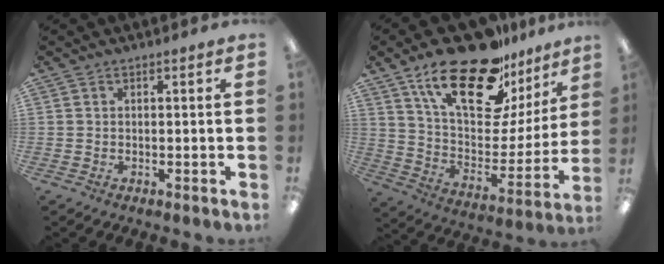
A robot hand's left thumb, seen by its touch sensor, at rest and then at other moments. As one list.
[{"total": 25.4, "force": [17.3, 10.7, 15.2], "torque": [-0.243, -0.108, 0.298]}]